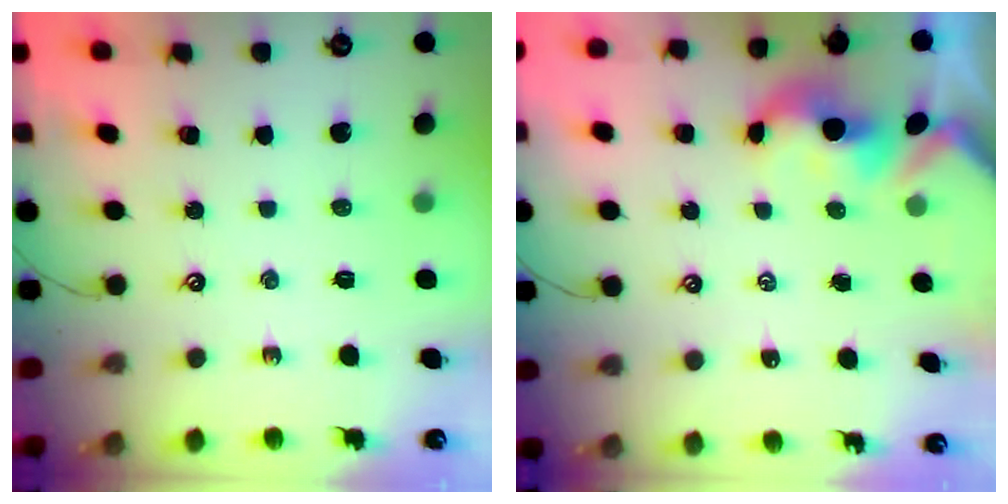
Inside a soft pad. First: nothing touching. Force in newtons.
{"total": 1.7, "press": 1.7, "slide": 0.2}